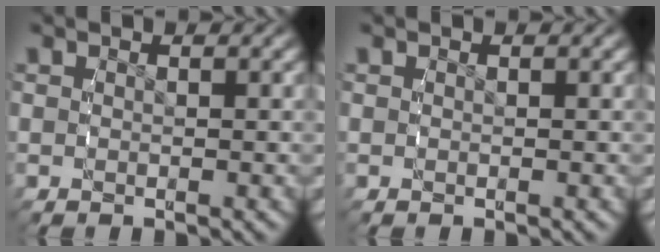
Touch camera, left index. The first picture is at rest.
{"total": 0.0}